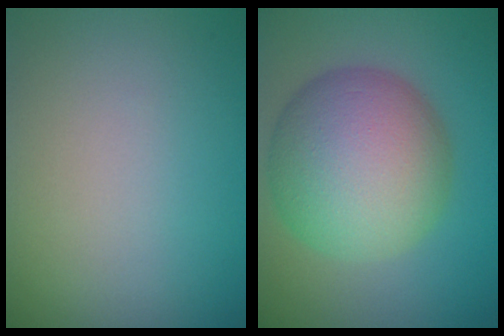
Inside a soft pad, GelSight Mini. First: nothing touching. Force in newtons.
{"total": 10.4, "press": 10.4, "slide": 0.3}